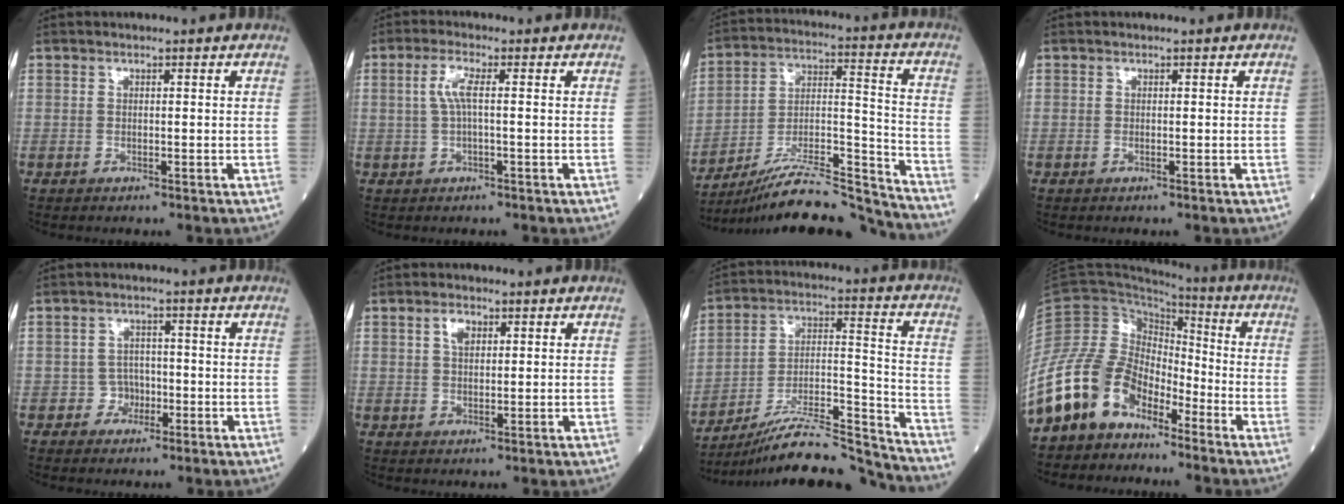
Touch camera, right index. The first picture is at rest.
{"total": 3.3, "force": [0.4, 0.5, 3.3], "torque": [-0.072, 0.008, 0.009]}
{"total": 20.4, "force": [-19.2, 0.4, 6.8], "torque": [-0.120, 0.016, -0.316]}
{"total": 0.0}
{"total": 2.6, "force": [-1.0, 2.4, 0.3], "torque": [0.010, 0.012, -0.017]}
{"total": 2.7, "force": [1.2, 1.4, 1.9], "torque": [-0.036, 0.004, 0.022]}
{"total": 19.0, "force": [-17.9, 0.0, 6.4], "torque": [-0.117, 0.014, -0.298]}
{"total": 15.5, "force": [-11.4, 8.1, 6.6], "torque": [-0.154, 0.031, -0.222]}